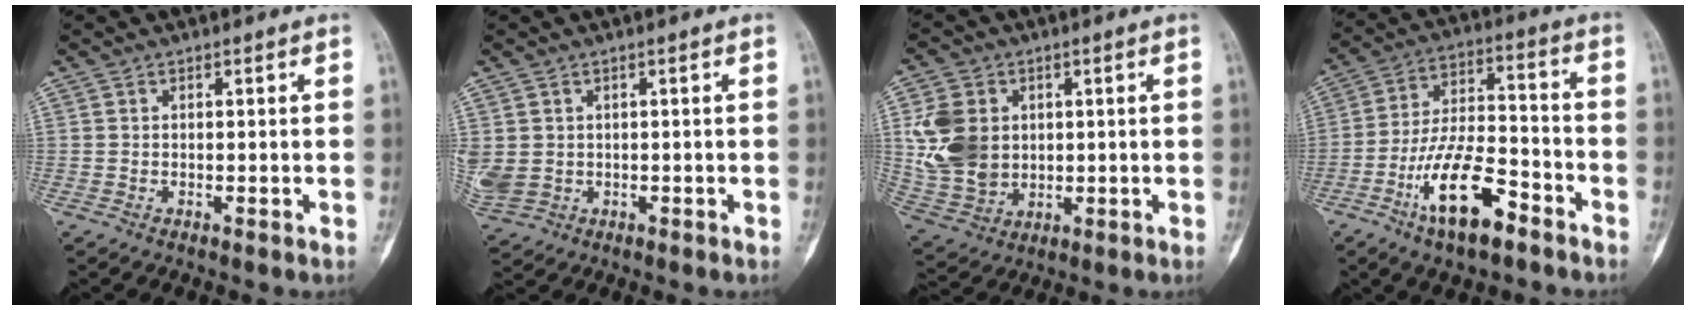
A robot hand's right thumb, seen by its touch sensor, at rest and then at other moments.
{"total": 7.4, "force": [-0.1, 6.2, 4.1], "torque": [-0.114, 0.000, 0.017]}
{"total": 12.4, "force": [2.0, 9.9, 7.2], "torque": [-0.125, -0.007, 0.053]}
{"total": 15.2, "force": [-8.1, 5.8, 11.5], "torque": [-0.199, 0.056, -0.144]}